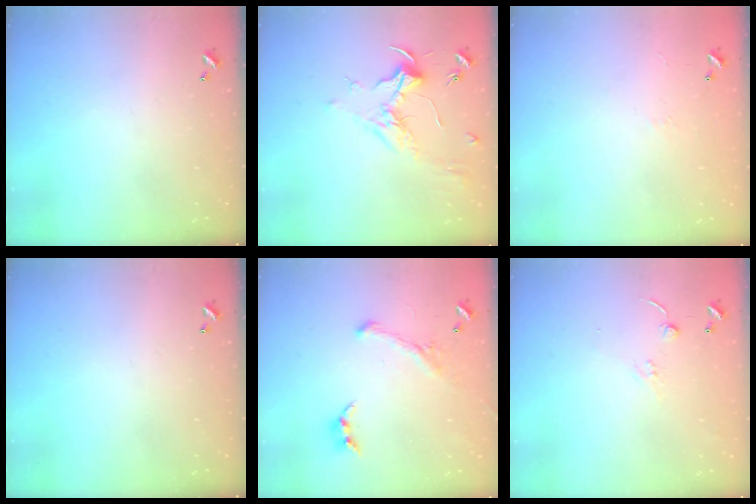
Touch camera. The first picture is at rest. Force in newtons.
{"total": 1.9, "press": 1.7, "slide": 0.7}
{"total": 6.6, "press": 6.6, "slide": 0.7}
{"total": 0.0}
{"total": 1.4, "press": 0.6, "slide": 1.2}
{"total": 7.1, "press": 7.1, "slide": 0.6}